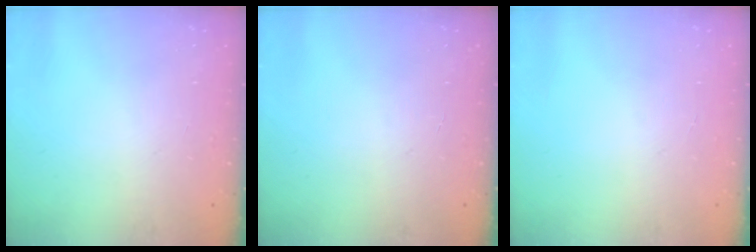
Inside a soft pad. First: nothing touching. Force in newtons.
{"total": 0.0}
{"total": 0.0}